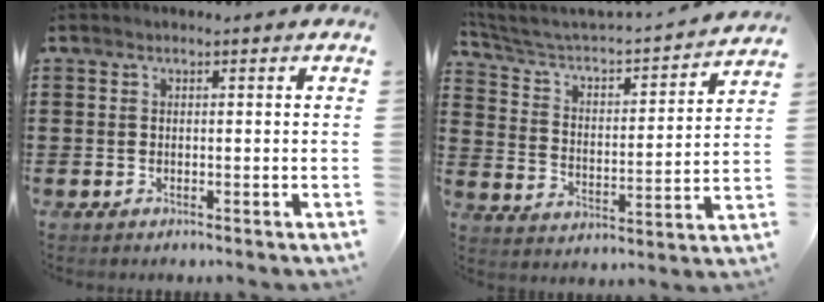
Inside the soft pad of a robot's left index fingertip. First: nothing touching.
{"total": 3.6, "force": [3.3, 0.7, 1.3], "torque": [-0.048, -0.034, 0.042]}